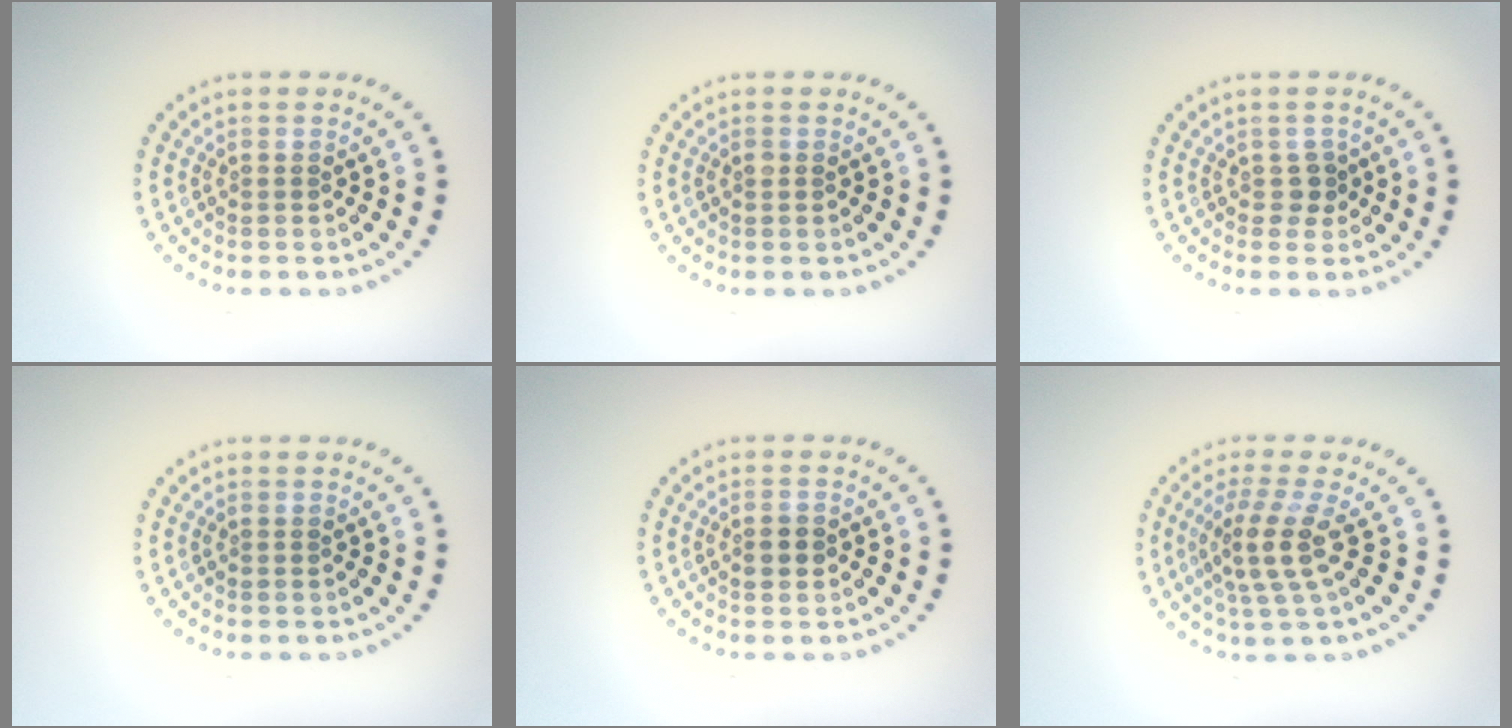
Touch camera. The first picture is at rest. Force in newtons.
{"total": 0.5, "press": 0.5, "slide": 0.1}
{"total": 1.3, "press": 1.0, "slide": 0.8}
{"total": 0.0}
{"total": 1.9, "press": 1.9, "slide": 0.1}
{"total": 3.6, "press": 2.8, "slide": 2.2}